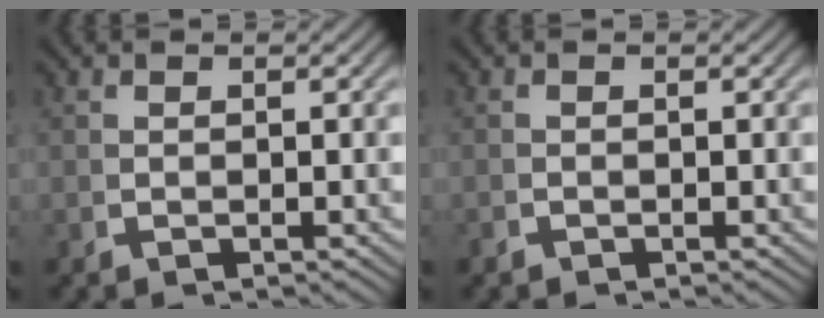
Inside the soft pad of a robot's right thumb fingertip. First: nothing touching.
{"total": 0.5, "force": [-0.5, -0.1, -0.2], "torque": [0.007, -0.003, -0.009]}